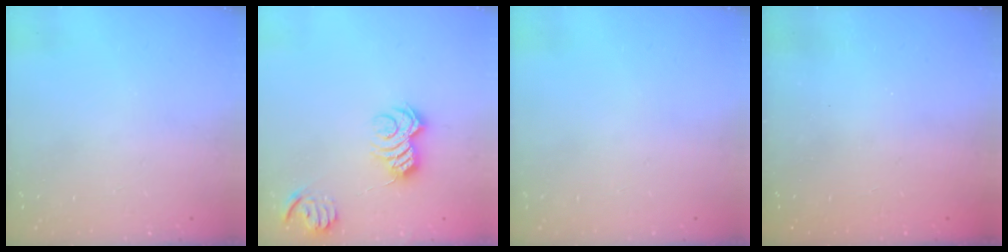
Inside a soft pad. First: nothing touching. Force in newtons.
{"total": 9.4, "press": 9.4, "slide": 0.4}
{"total": 0.0}
{"total": 2.6, "press": 2.4, "slide": 0.8}